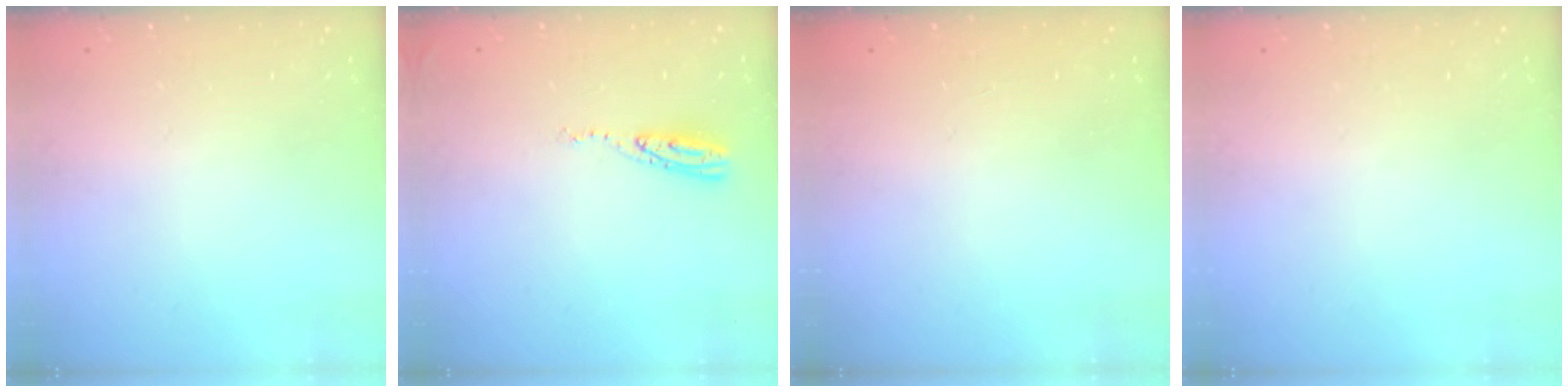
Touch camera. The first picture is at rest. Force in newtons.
{"total": 5.9, "press": 5.9, "slide": 0.4}
{"total": 0.9, "press": 0.0, "slide": 0.9}
{"total": 0.0}